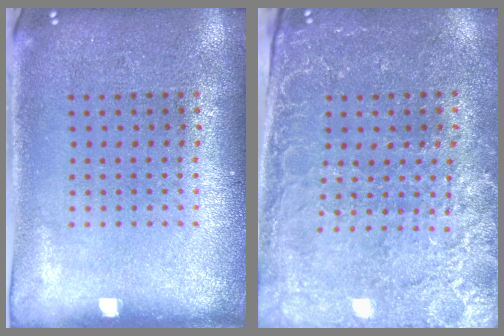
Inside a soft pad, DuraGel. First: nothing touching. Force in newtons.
{"total": 2.9, "press": 2.8, "slide": 0.8}